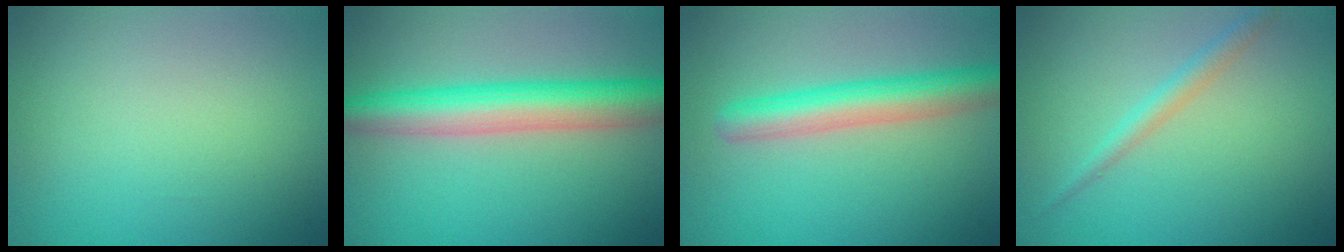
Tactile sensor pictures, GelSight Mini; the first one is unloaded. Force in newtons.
{"total": 7.0, "press": 7.0, "slide": 0.2}
{"total": 5.1, "press": 5.1, "slide": 0.1}
{"total": 1.8, "press": 1.8, "slide": 0.0}